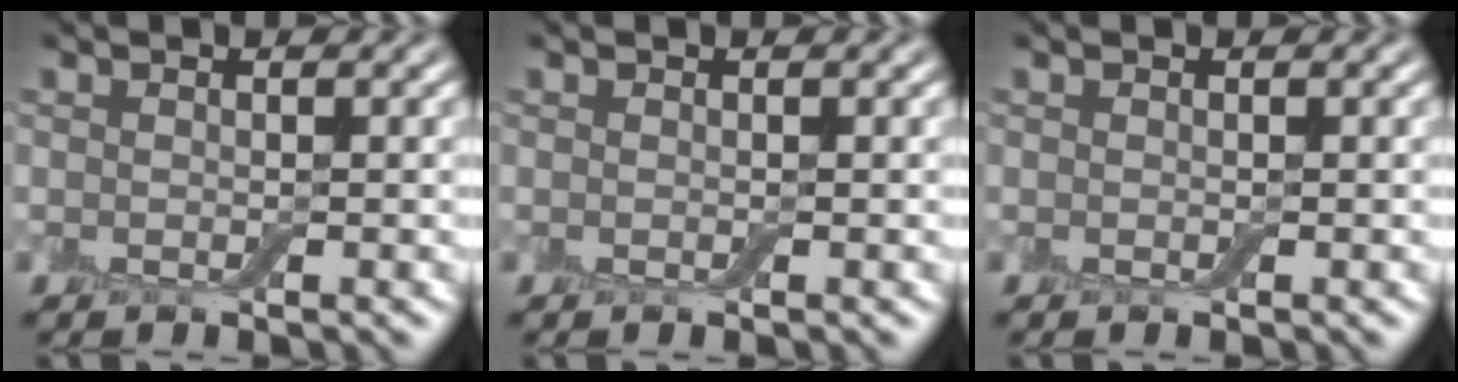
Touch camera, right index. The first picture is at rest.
{"total": 0.0}
{"total": 0.0}